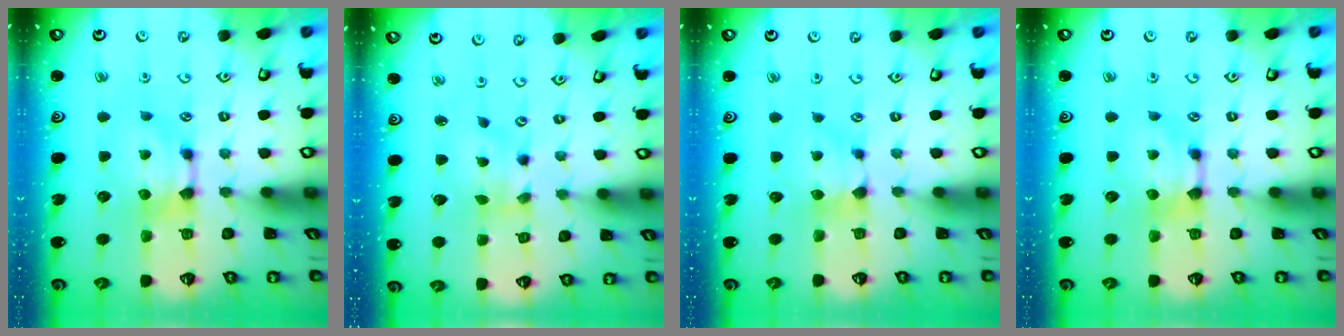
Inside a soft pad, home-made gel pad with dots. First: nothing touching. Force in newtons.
{"total": 1.5, "press": 1.1, "slide": 1.0}
{"total": 0.9, "press": 0.8, "slide": 0.5}
{"total": 0.0}